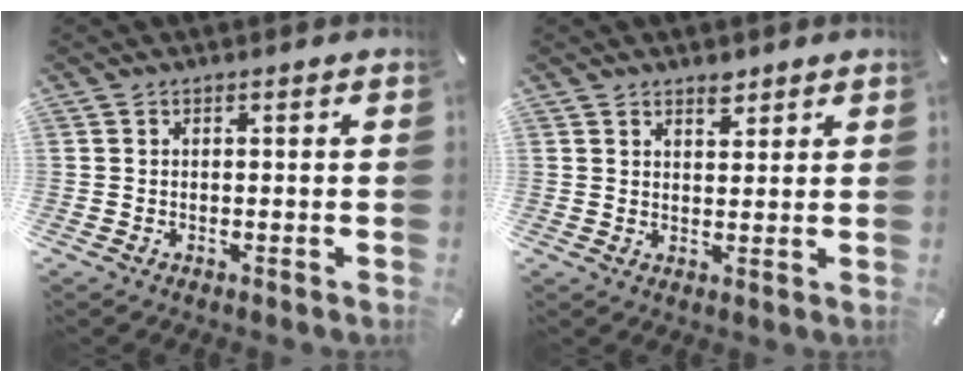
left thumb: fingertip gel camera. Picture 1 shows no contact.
{"total": 3.1, "force": [2.4, 1.8, 1.0], "torque": [0.002, -0.013, 0.040]}